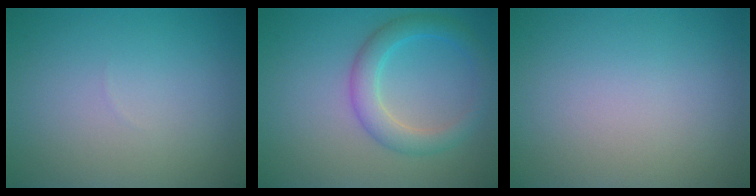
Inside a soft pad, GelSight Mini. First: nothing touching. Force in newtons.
{"total": 3.5, "press": 3.5, "slide": 0.1}
{"total": 0.0}